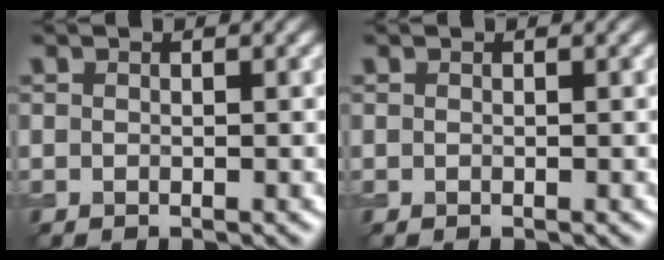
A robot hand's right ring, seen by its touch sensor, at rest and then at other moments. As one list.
[{"total": 0.0}]